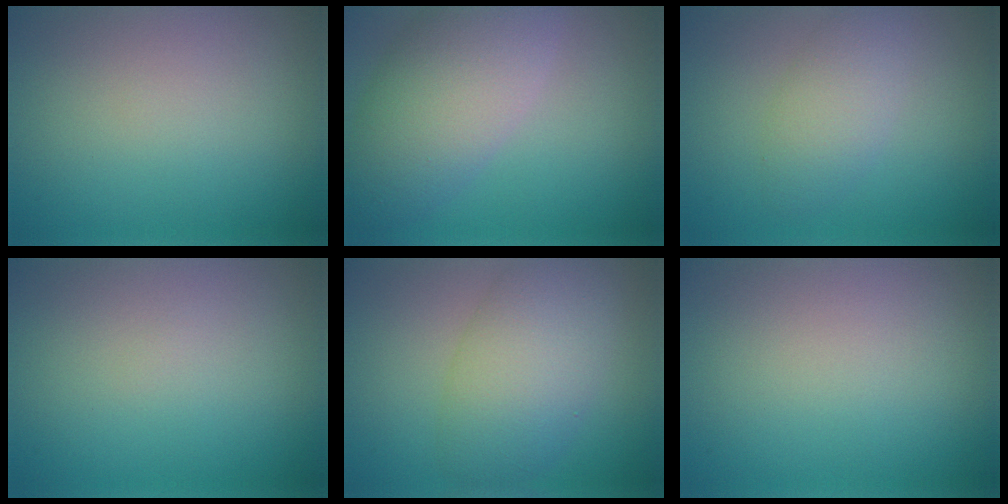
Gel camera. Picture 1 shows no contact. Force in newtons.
{"total": 6.9, "press": 6.9, "slide": 0.4}
{"total": 2.6, "press": 2.6, "slide": 0.3}
{"total": 0.0}
{"total": 6.4, "press": 6.4, "slide": 0.3}
{"total": 0.0}